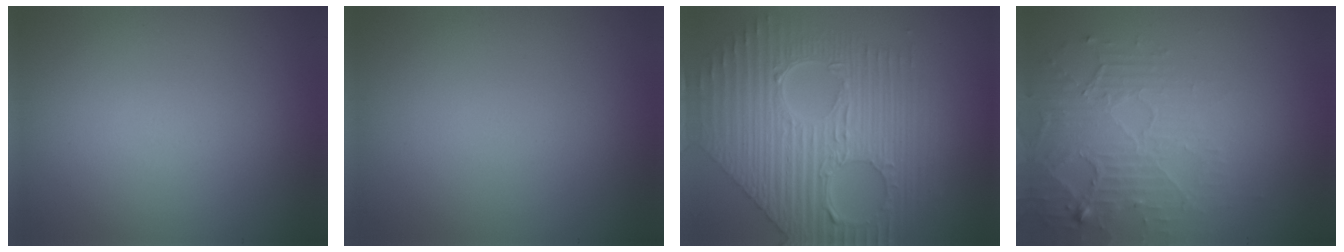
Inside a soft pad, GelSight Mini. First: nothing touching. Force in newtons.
{"total": 0.0}
{"total": 9.6, "press": 6.9, "slide": 6.7}
{"total": 5.4, "press": 3.4, "slide": 4.2}